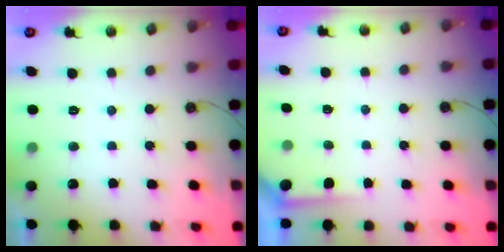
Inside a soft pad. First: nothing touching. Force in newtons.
{"total": 1.8, "press": 1.8, "slide": 0.3}